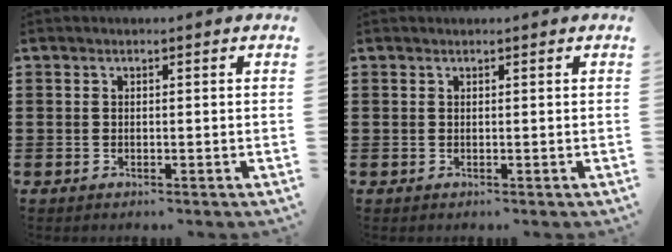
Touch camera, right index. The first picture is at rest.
{"total": 0.0}